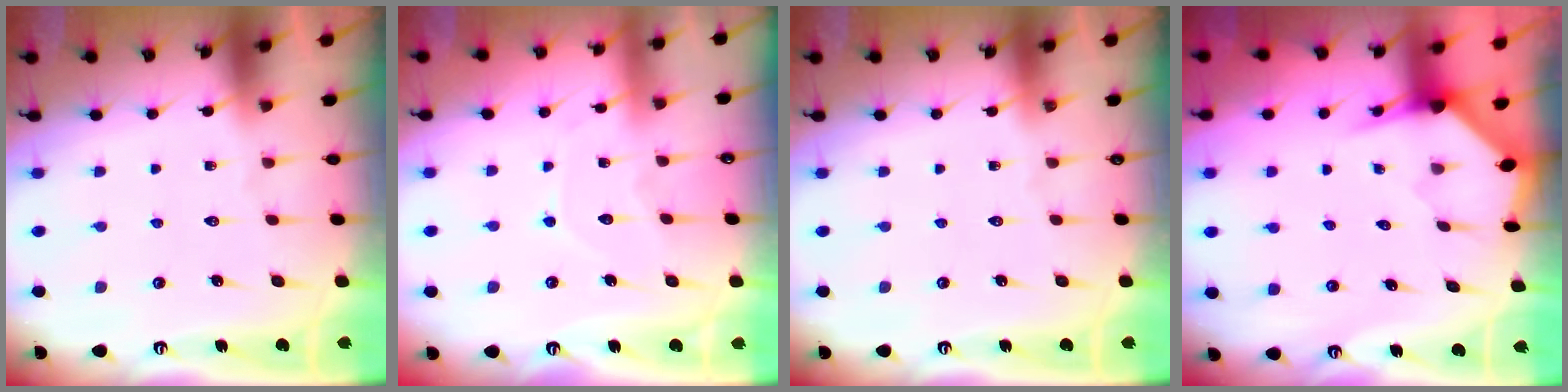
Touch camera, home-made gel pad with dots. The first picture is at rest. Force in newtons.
{"total": 6.1, "press": 6.1, "slide": 0.7}
{"total": 0.0}
{"total": 3.2, "press": 3.2, "slide": 0.3}